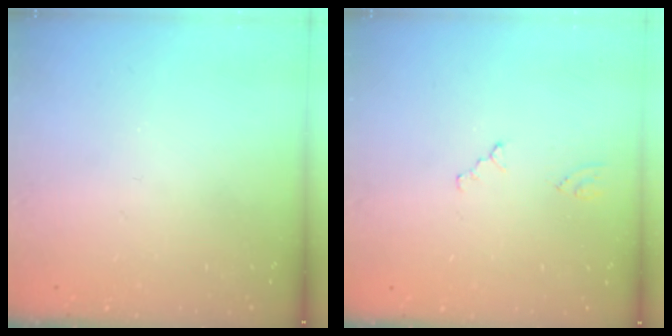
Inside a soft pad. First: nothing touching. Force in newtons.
{"total": 0.7, "press": 0.6, "slide": 0.2}